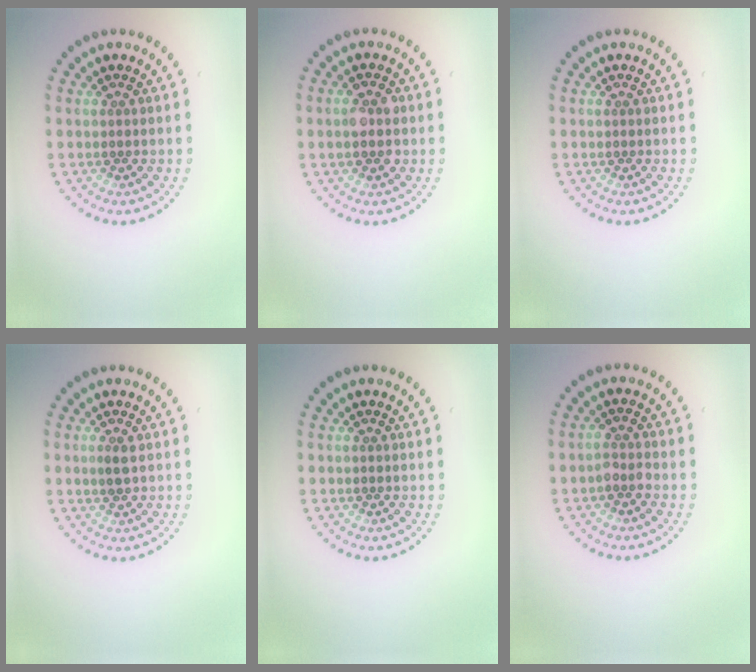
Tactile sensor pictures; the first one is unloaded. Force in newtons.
{"total": 2.7, "press": 2.7, "slide": 0.1}
{"total": 0.0}
{"total": 1.1, "press": 1.1, "slide": 0.3}
{"total": 0.0}
{"total": 1.4, "press": 1.3, "slide": 0.6}